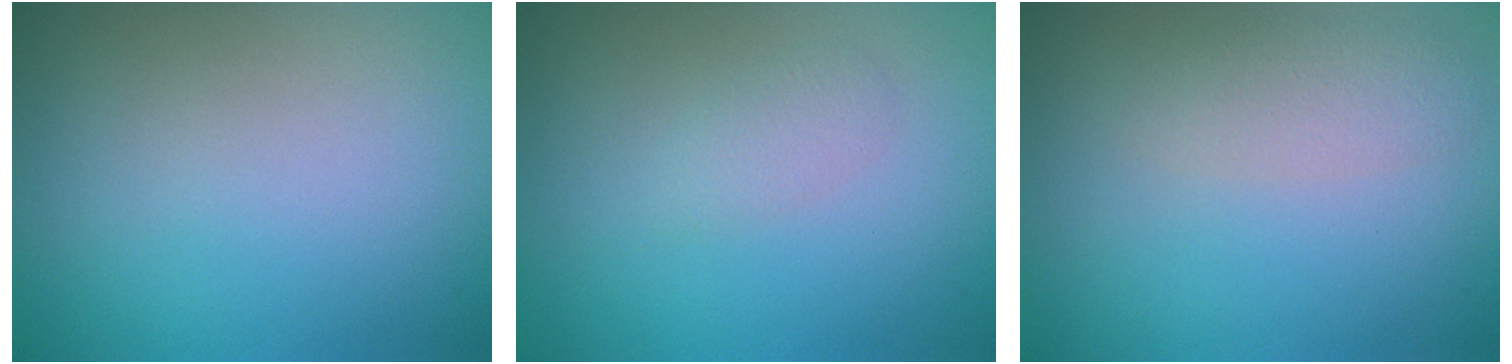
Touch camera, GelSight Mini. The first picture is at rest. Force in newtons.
{"total": 1.2, "press": 1.2, "slide": 0.0}
{"total": 2.1, "press": 2.1, "slide": 0.1}